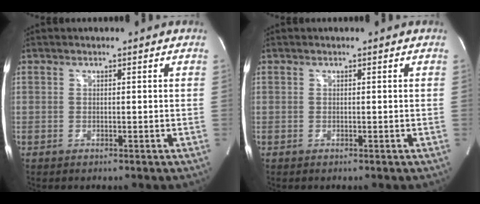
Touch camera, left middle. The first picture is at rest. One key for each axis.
{"total": 0.0}